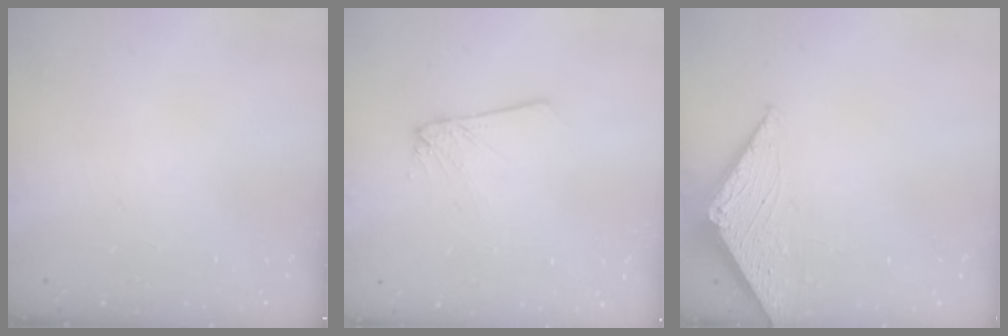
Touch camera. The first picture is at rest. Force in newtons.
{"total": 3.3, "press": 3.3, "slide": 0.4}
{"total": 2.8, "press": 2.8, "slide": 0.2}